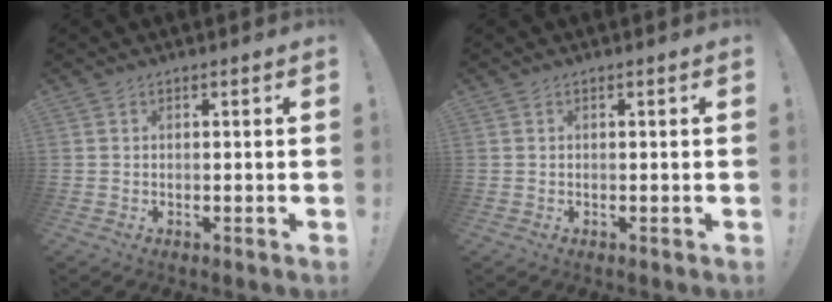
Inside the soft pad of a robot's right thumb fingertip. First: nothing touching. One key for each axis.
{"total": 0.0}